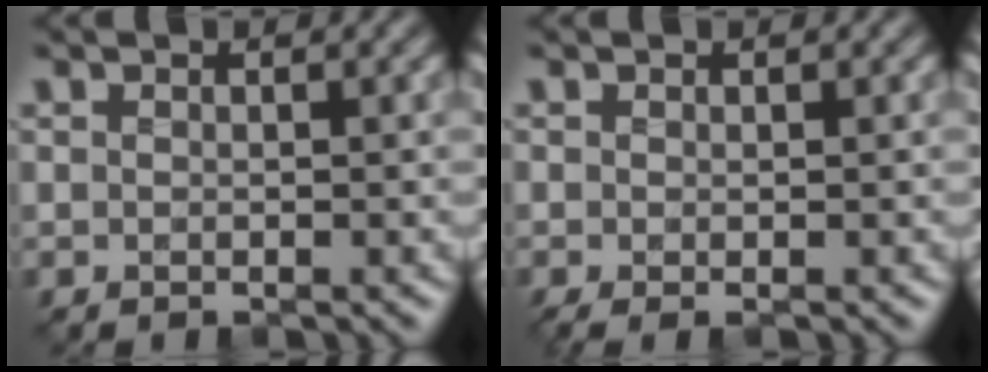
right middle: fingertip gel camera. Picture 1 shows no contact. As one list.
[{"total": 0.6, "force": [-0.2, 0.0, 0.6], "torque": [-0.011, -0.003, -0.001]}]